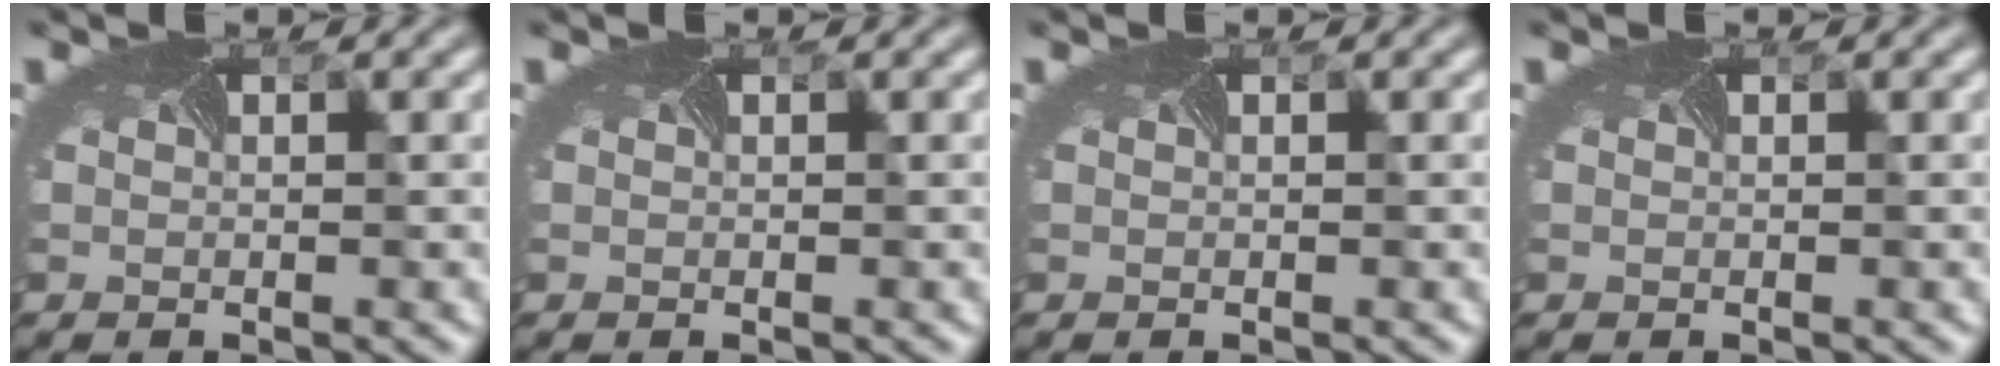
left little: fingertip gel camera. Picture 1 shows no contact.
{"total": 0.0}
{"total": 0.0}
{"total": 0.0}